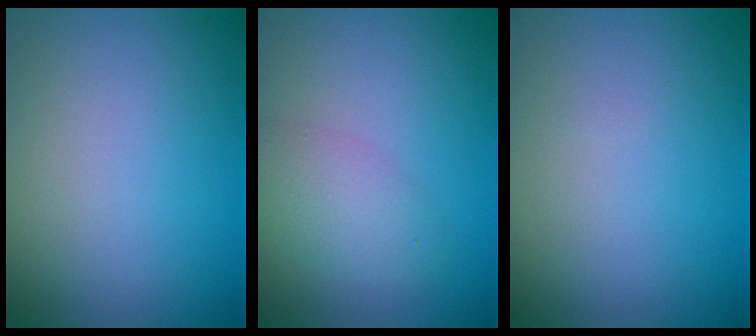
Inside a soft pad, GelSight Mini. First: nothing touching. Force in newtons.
{"total": 3.0, "press": 3.0, "slide": 0.2}
{"total": 0.0}